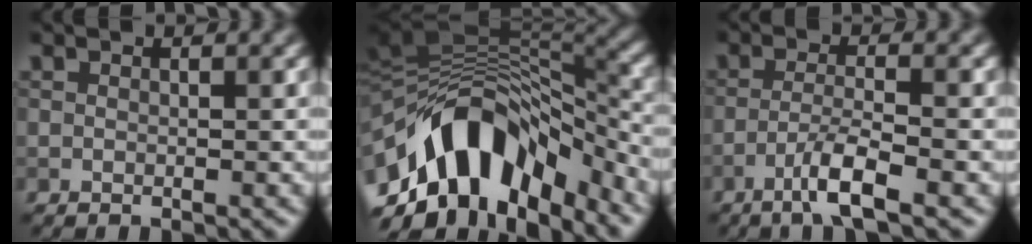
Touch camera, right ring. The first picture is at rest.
{"total": 13.5, "force": [-5.3, 7.7, 9.7], "torque": [-0.163, 0.022, -0.076]}
{"total": 3.5, "force": [-2.1, 0.2, 2.8], "torque": [-0.052, 0.014, -0.049]}